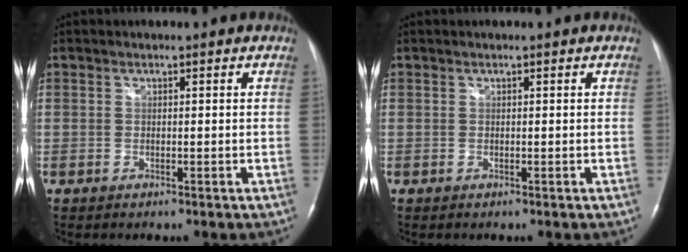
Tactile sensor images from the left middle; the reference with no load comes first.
{"total": 0.0}